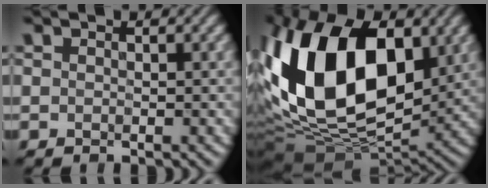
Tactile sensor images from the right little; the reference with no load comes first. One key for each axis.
{"total": 17.8, "fx": 2.7, "fy": 10.6, "fz": 14.0, "tx": -0.288, "ty": 0.012, "tz": 0.041}